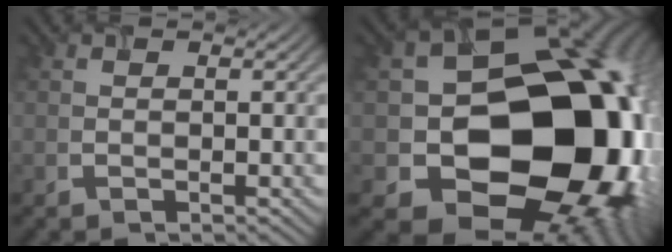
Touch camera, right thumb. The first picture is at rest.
{"total": 22.5, "force": [-2.5, 17.6, 13.8], "torque": [-0.205, -0.058, -0.033]}